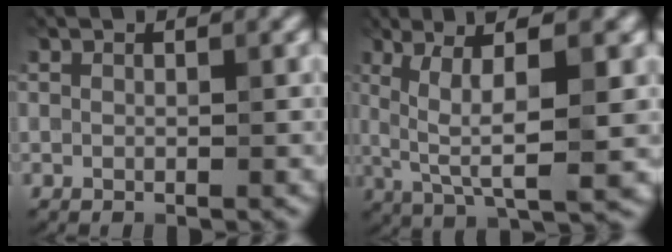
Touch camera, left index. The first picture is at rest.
{"total": 7.6, "force": [1.3, 1.8, 7.3], "torque": [-0.131, -0.002, 0.026]}